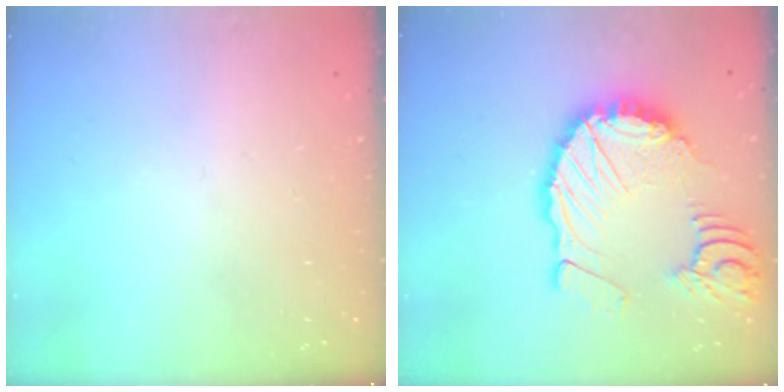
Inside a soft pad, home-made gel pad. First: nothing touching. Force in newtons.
{"total": 18.6, "press": 18.4, "slide": 2.6}